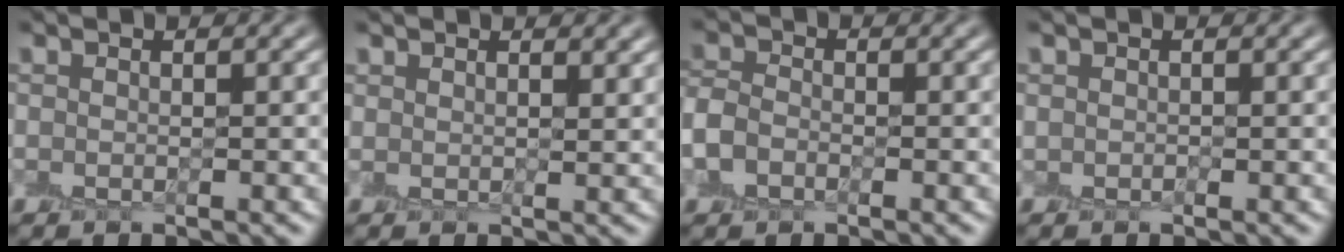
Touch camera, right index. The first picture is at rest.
{"total": 1.6, "force": [1.4, 0.6, 0.6], "torque": [0.002, -0.003, 0.015]}
{"total": 2.2, "force": [-0.9, 1.7, 1.1], "torque": [-0.023, 0.006, -0.023]}
{"total": 0.0}